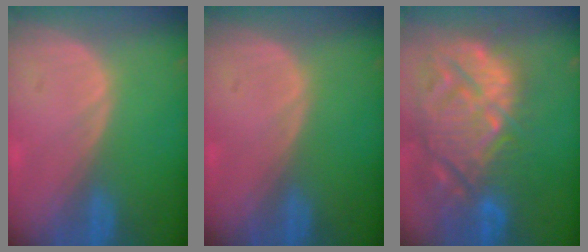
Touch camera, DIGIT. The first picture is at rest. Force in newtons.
{"total": 0.0}
{"total": 14.9, "press": 12.8, "slide": 7.7}